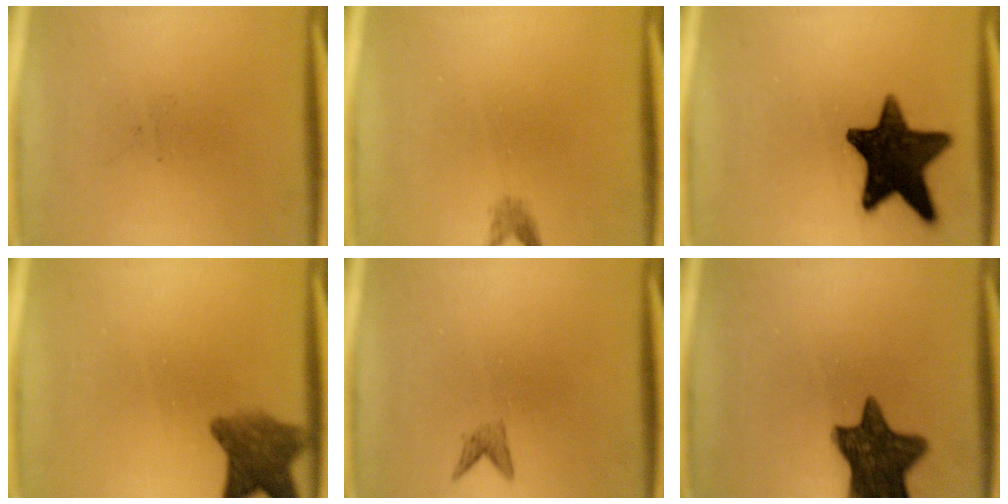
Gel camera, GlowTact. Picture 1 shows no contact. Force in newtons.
{"total": 1.2}
{"total": 15.6}
{"total": 6.4}
{"total": 1.1}
{"total": 12.7}